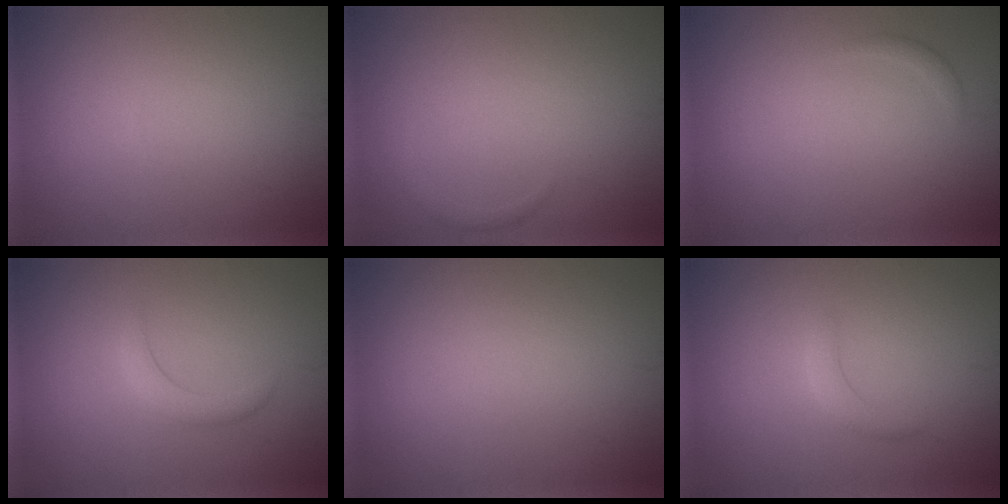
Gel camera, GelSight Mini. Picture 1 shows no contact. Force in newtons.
{"total": 0.6, "press": 0.6, "slide": 0.1}
{"total": 0.6, "press": 0.6, "slide": 0.0}
{"total": 1.7, "press": 1.7, "slide": 0.2}
{"total": 0.0}
{"total": 1.4, "press": 1.4, "slide": 0.1}